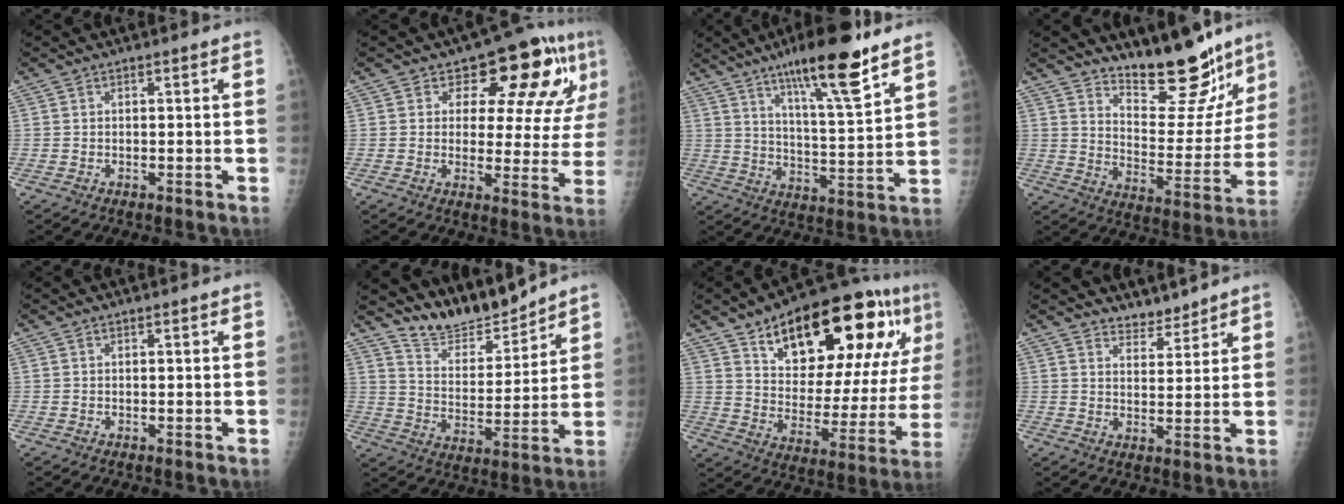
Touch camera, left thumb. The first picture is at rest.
{"total": 15.5, "force": [7.2, 7.7, 11.3], "torque": [-0.095, -0.024, 0.089]}
{"total": 16.1, "force": [10.6, 2.4, 11.9], "torque": [-0.180, -0.061, 0.175]}
{"total": 17.2, "force": [13.9, 5.7, 8.3], "torque": [-0.062, -0.115, 0.210]}
{"total": 0.0}
{"total": 10.6, "force": [10.2, 2.0, 1.9], "torque": [-0.011, -0.071, 0.196]}
{"total": 27.1, "force": [13.3, 10.7, 21.1], "torque": [-0.274, -0.025, 0.207]}
{"total": 4.1, "force": [3.8, 1.3, 0.2], "torque": [0.015, -0.033, 0.065]}